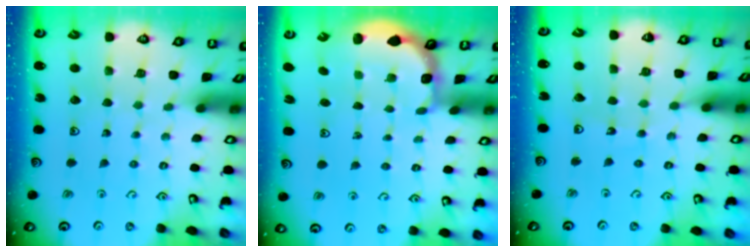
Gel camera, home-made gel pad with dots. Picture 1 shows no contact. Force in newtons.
{"total": 2.4, "press": 1.8, "slide": 1.6}
{"total": 3.5, "press": 3.4, "slide": 0.6}